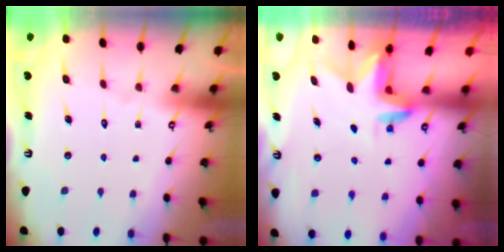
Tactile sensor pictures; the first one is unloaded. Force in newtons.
{"total": 3.0, "press": 3.0, "slide": 0.2}